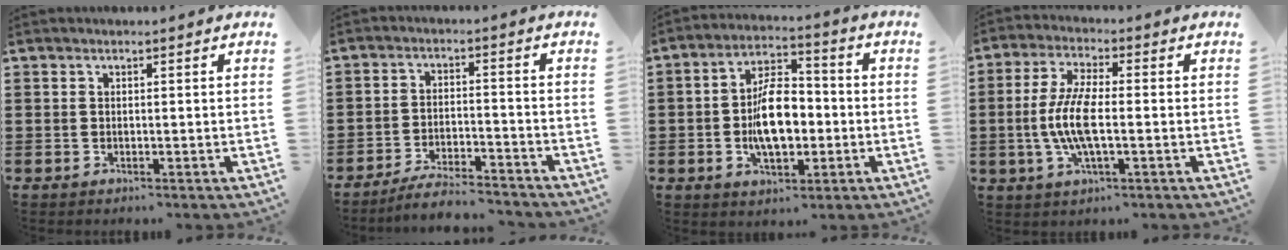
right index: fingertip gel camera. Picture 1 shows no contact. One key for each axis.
{"total": 5.2, "fx": -5.0, "fy": 0.1, "fz": 1.6, "tx": -0.034, "ty": -0.003, "tz": -0.098}
{"total": 9.8, "fx": -1.4, "fy": 5.1, "fz": 8.3, "tx": -0.140, "ty": 0.003, "tz": -0.031}
{"total": 7.8, "fx": -1.2, "fy": 2.3, "fz": 7.4, "tx": -0.170, "ty": -0.014, "tz": -0.031}